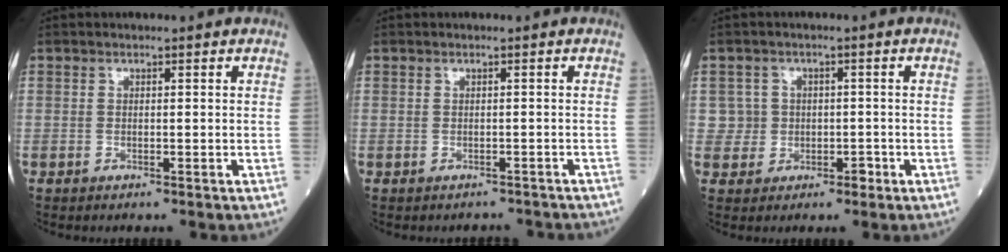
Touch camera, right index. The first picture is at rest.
{"total": 2.4, "force": [-2.2, 0.9, 0.3], "torque": [0.002, -0.001, -0.026]}
{"total": 3.6, "force": [-0.2, 3.6, 0.1], "torque": [0.014, 0.010, 0.000]}